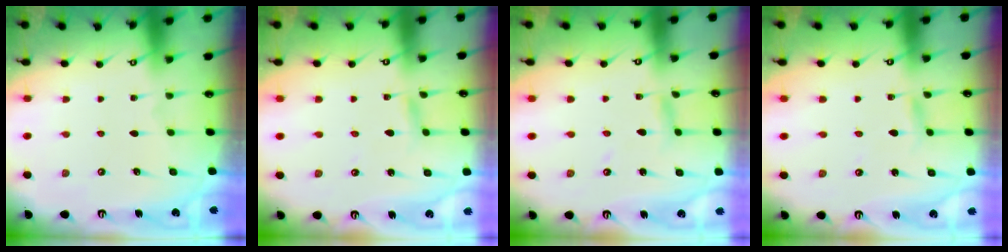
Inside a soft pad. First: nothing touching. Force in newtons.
{"total": 3.0, "press": 3.0, "slide": 0.3}
{"total": 4.2, "press": 4.2, "slide": 0.2}
{"total": 2.5, "press": 2.5, "slide": 0.3}